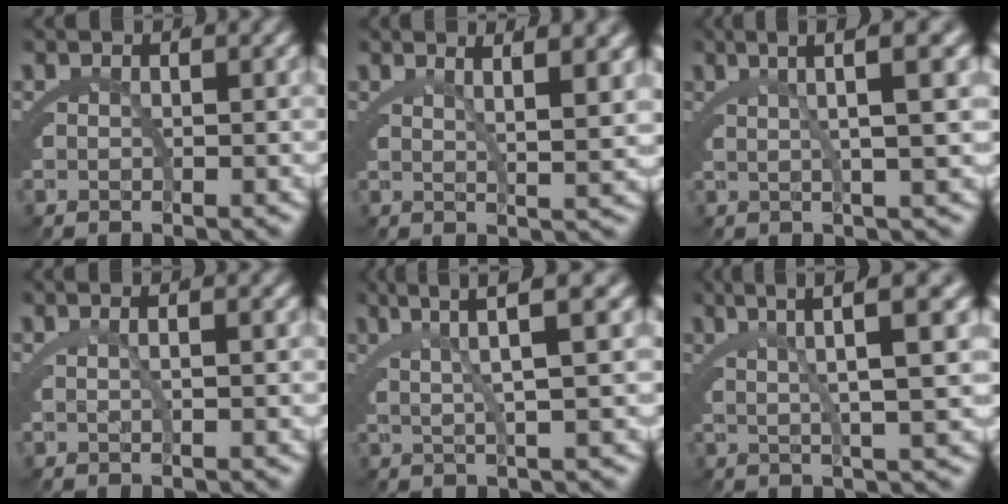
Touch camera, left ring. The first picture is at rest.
{"total": 4.2, "force": [2.6, -0.4, 3.2], "torque": [-0.036, 0.002, 0.042]}
{"total": 6.2, "force": [3.8, 0.0, 4.9], "torque": [-0.053, 0.027, 0.054]}
{"total": 1.3, "force": [0.3, -0.8, 1.0], "torque": [-0.011, 0.005, 0.007]}
{"total": 6.0, "force": [3.9, -0.3, 4.5], "torque": [-0.058, 0.020, 0.061]}
{"total": 7.0, "force": [4.4, 0.0, 5.5], "torque": [-0.068, 0.021, 0.066]}